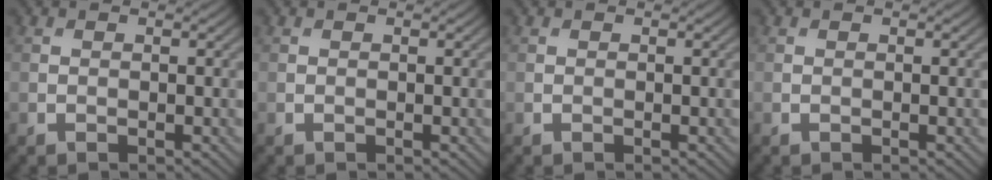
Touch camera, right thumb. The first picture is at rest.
{"total": 0.0}
{"total": 0.0}
{"total": 0.0}